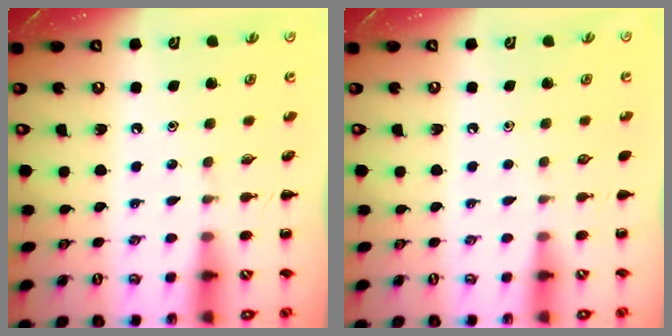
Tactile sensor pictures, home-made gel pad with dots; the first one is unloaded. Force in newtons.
{"total": 0.0}